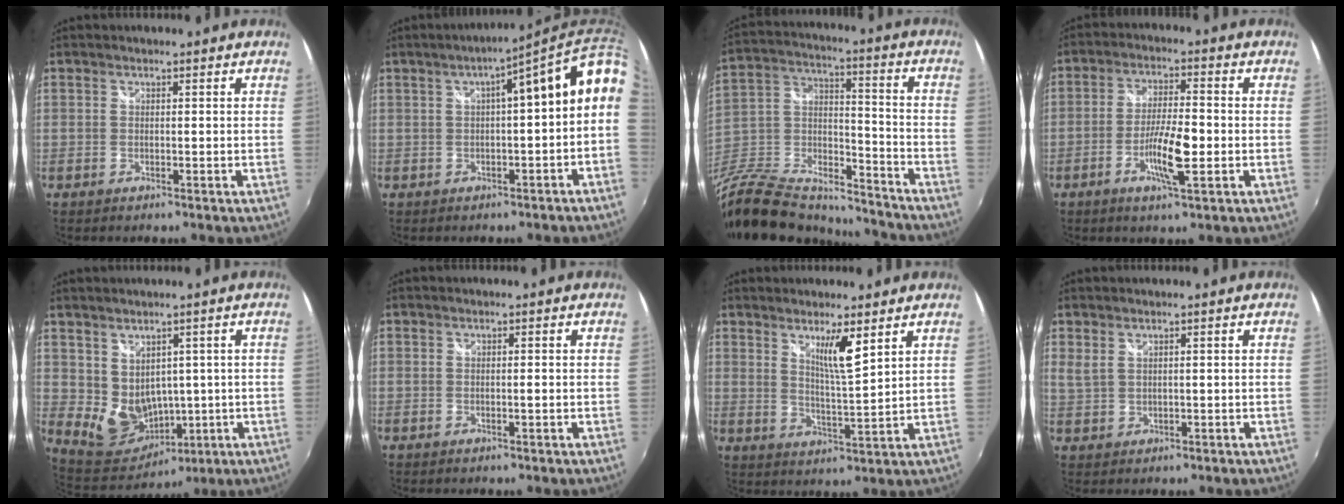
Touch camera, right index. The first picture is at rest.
{"total": 11.6, "force": [3.7, 1.5, 10.9], "torque": [-0.148, 0.014, 0.051]}
{"total": 26.7, "force": [-20.9, 11.5, 12.1], "torque": [-0.281, 0.017, -0.340]}
{"total": 7.9, "force": [-2.2, 1.2, 7.5], "torque": [-0.146, 0.000, -0.039]}
{"total": 9.2, "force": [1.3, 7.6, 4.9], "torque": [-0.099, -0.006, 0.054]}
{"total": 0.5, "force": [-0.1, 0.0, 0.5], "torque": [-0.008, 0.003, -0.001]}
{"total": 6.0, "force": [3.8, 0.2, 4.7], "torque": [-0.077, -0.009, 0.062]}
{"total": 1.8, "force": [1.2, 0.6, 1.1], "torque": [-0.022, 0.002, 0.028]}